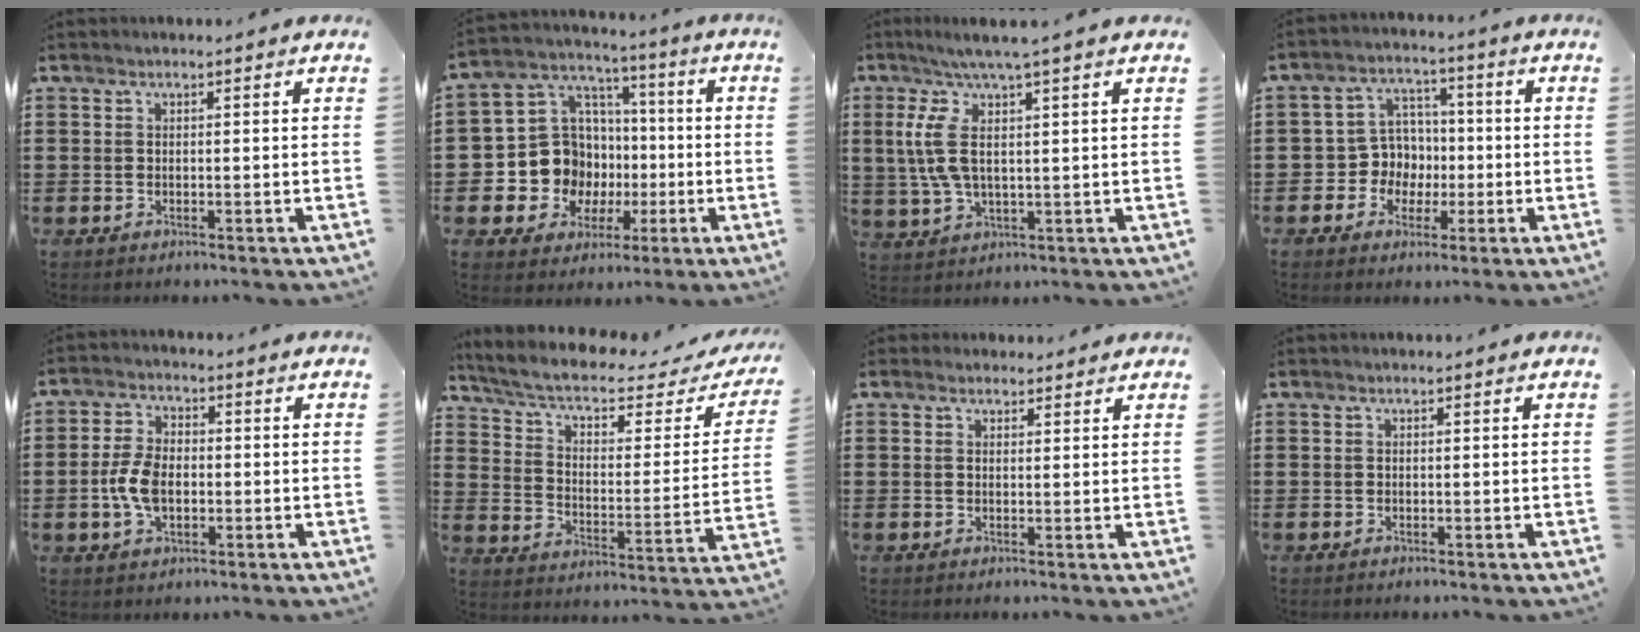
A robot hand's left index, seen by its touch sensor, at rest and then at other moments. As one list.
[{"total": 11.4, "force": [-2.0, 10.6, 3.5], "torque": [-0.111, 0.002, -0.029]}, {"total": 7.6, "force": [2.1, 1.1, 7.2], "torque": [-0.178, -0.015, 0.026]}, {"total": 6.6, "force": [-0.7, 6.4, 1.7], "torque": [-0.062, 0.009, -0.014]}, {"total": 6.5, "force": [-1.0, 3.8, 5.2], "torque": [-0.128, -0.003, -0.026]}, {"total": 5.5, "force": [3.7, 1.4, 3.9], "torque": [-0.093, -0.028, 0.058]}, {"total": 1.7, "force": [1.6, 0.7, 0.2], "torque": [-0.008, 0.005, 0.032]}, {"total": 0.0}]